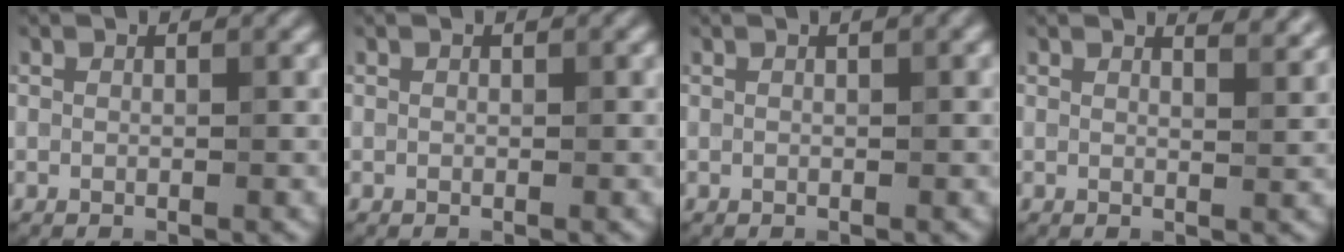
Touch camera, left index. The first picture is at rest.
{"total": 0.0}
{"total": 1.0, "force": [0.4, 0.2, 1.0], "torque": [-0.016, 0.004, 0.002]}
{"total": 3.1, "force": [2.5, 0.9, 1.4], "torque": [-0.006, 0.008, 0.021]}